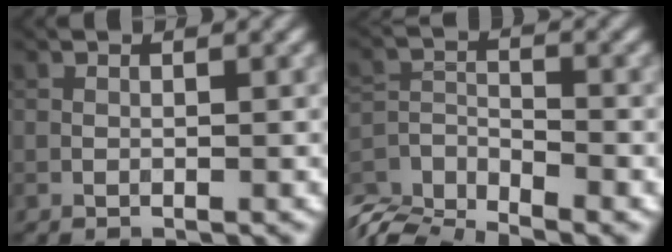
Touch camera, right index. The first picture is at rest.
{"total": 4.4, "force": [-3.3, 1.3, 2.5], "torque": [-0.047, -0.013, -0.064]}